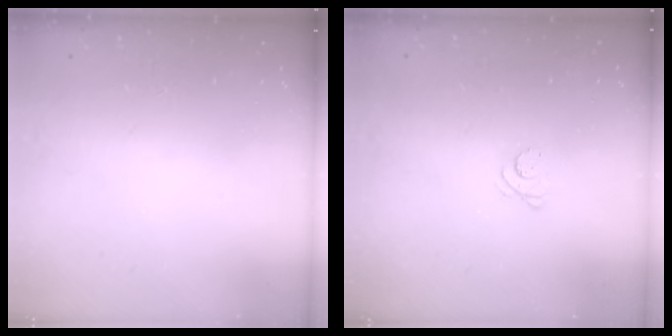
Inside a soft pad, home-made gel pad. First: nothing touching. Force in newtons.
{"total": 2.9, "press": 2.9, "slide": 0.3}